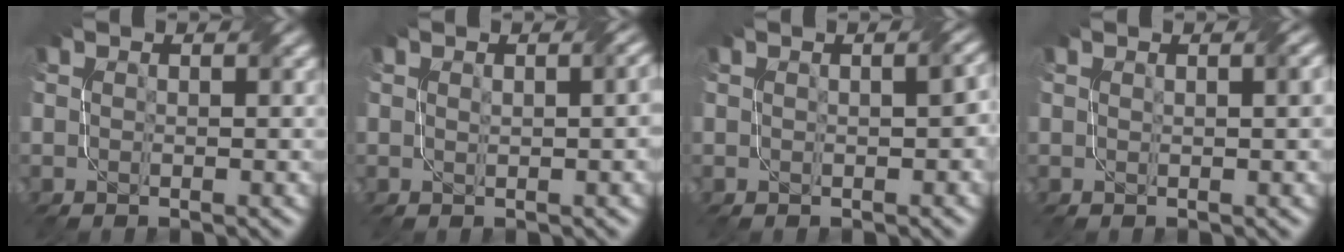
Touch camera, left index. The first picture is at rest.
{"total": 2.6, "force": [0.5, 0.9, 2.3], "torque": [-0.020, 0.009, 0.009]}
{"total": 1.8, "force": [0.2, 0.4, 1.8], "torque": [-0.025, 0.007, 0.003]}
{"total": 2.1, "force": [0.7, 0.7, 1.9], "torque": [-0.018, 0.005, 0.006]}